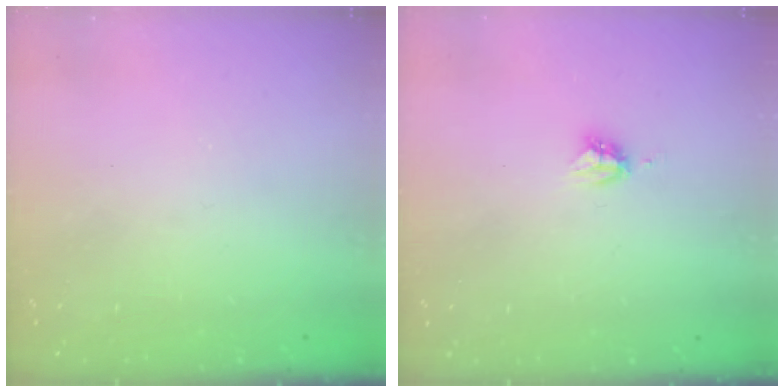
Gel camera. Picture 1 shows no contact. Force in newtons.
{"total": 4.1, "press": 4.1, "slide": 0.2}